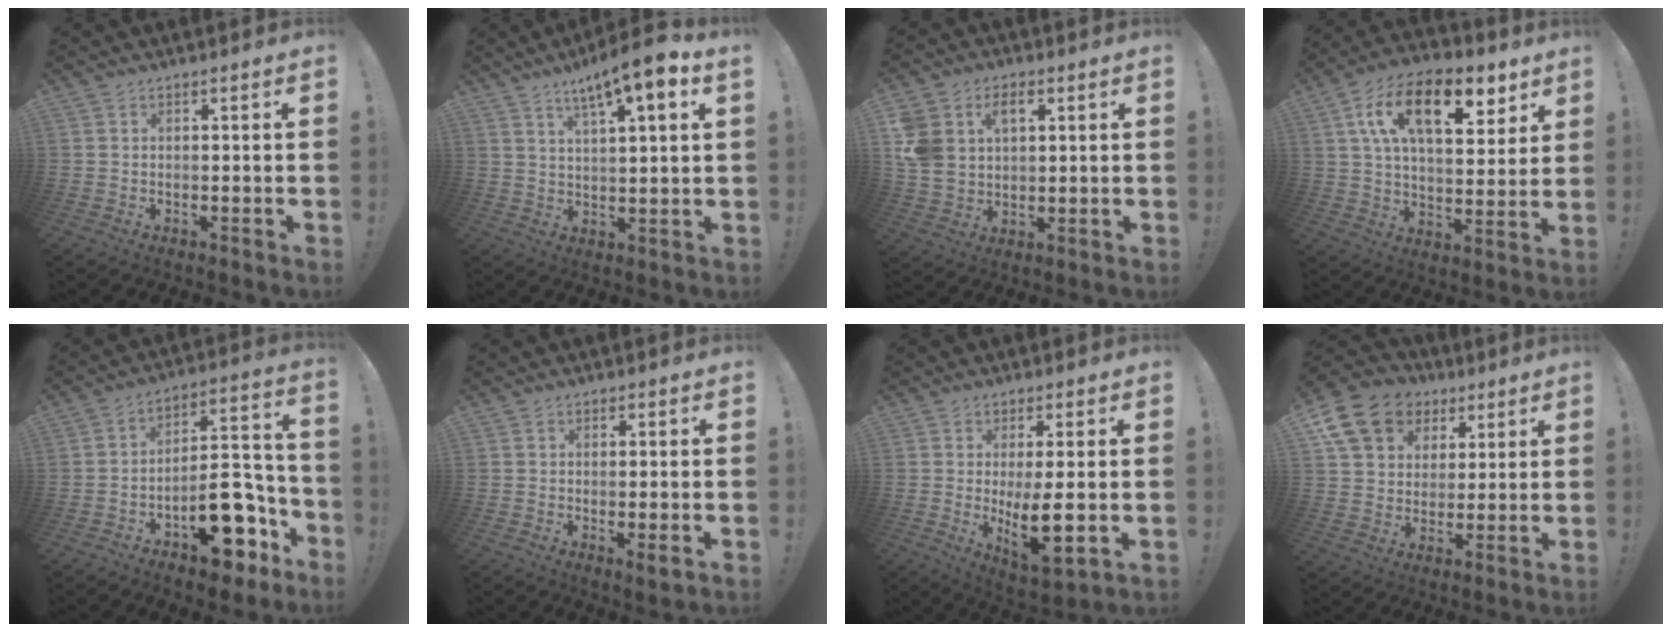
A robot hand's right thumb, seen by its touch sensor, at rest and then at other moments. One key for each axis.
{"total": 9.6, "fx": 6.0, "fy": 1.2, "fz": 7.4, "tx": -0.115, "ty": -0.035, "tz": 0.097}
{"total": 9.5, "fx": 3.9, "fy": 7.3, "fz": 4.8, "tx": -0.098, "ty": -0.007, "tz": 0.078}
{"total": 18.8, "fx": 8.8, "fy": 9.4, "fz": 13.7, "tx": -0.223, "ty": -0.026, "tz": 0.149}
{"total": 16.4, "fx": -8.3, "fy": 8.3, "fz": 11.4, "tx": -0.127, "ty": 0.065, "tz": -0.125}
{"total": 3.1, "fx": -0.2, "fy": 0.0, "fz": 3.1, "tx": -0.046, "ty": -0.009, "tz": -0.002}
{"total": 11.0, "fx": -0.1, "fy": 3.4, "fz": 10.5, "tx": -0.172, "ty": -0.021, "tz": 0.001}
{"total": 16.1, "fx": 8.6, "fy": 12.1, "fz": 6.2, "tx": -0.100, "ty": -0.041, "tz": 0.176}